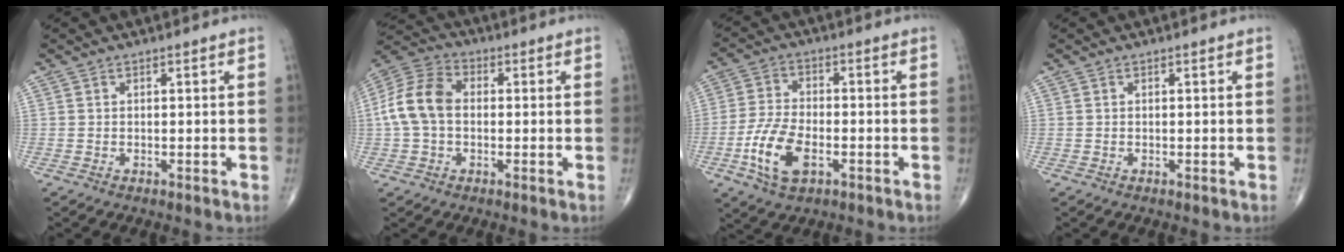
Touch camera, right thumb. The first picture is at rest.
{"total": 10.8, "force": [0.0, 7.5, 7.7], "torque": [-0.156, 0.033, -0.009]}
{"total": 10.1, "force": [-3.7, 5.2, 7.9], "torque": [-0.162, 0.011, -0.068]}
{"total": 0.0}